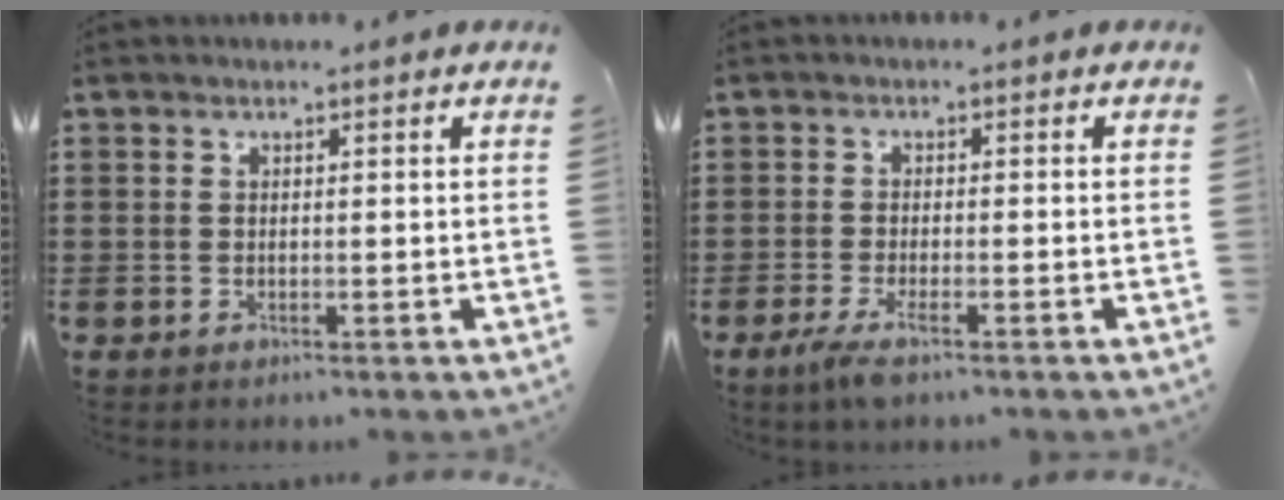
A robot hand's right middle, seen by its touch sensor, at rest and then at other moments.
{"total": 2.9, "force": [-1.6, 0.2, 2.4], "torque": [-0.062, -0.014, -0.033]}